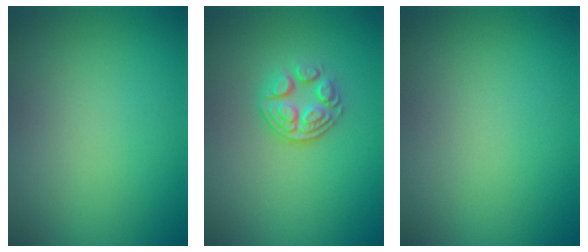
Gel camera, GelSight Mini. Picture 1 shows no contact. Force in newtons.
{"total": 3.2, "press": 2.4, "slide": 2.2}
{"total": 0.0}